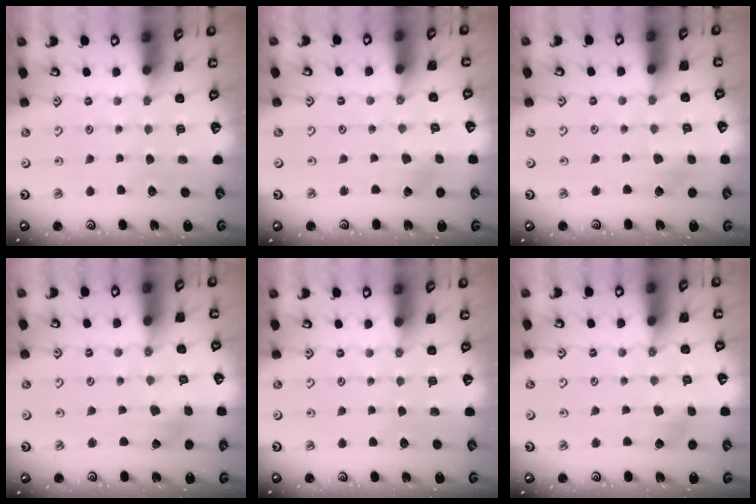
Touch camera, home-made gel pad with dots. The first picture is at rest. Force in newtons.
{"total": 2.0, "press": 2.0, "slide": 0.3}
{"total": 2.5, "press": 2.4, "slide": 0.5}
{"total": 2.7, "press": 2.6, "slide": 0.3}
{"total": 0.0}
{"total": 4.9, "press": 4.9, "slide": 0.4}